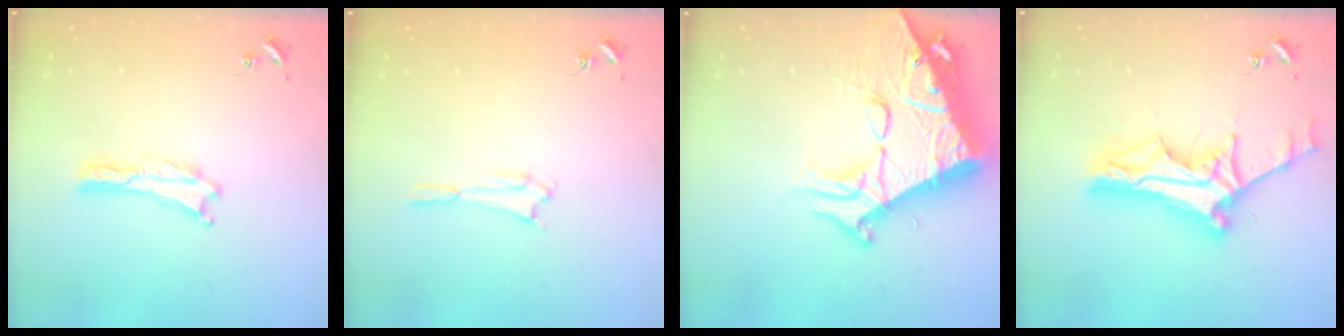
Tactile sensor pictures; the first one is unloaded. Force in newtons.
{"total": 1.6, "press": 1.6, "slide": 0.1}
{"total": 15.8, "press": 15.7, "slide": 1.8}
{"total": 12.3, "press": 12.3, "slide": 1.1}